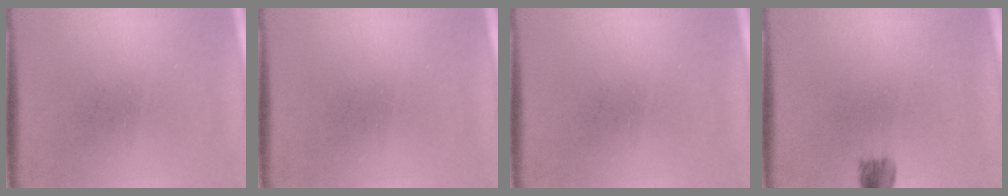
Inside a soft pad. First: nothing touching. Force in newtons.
{"total": 0.0}
{"total": 0.0}
{"total": 2.5}